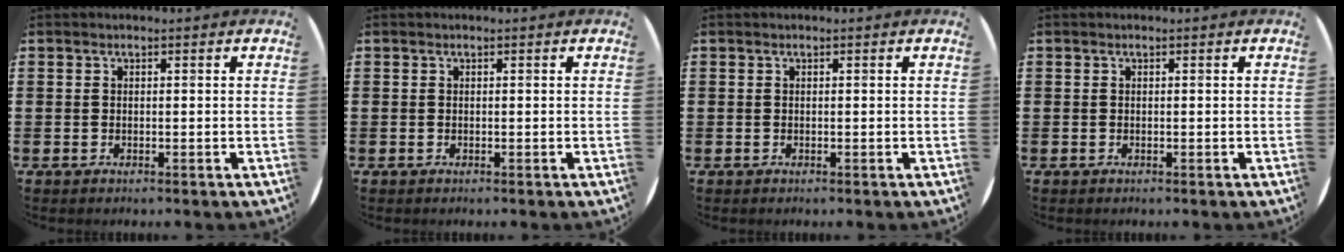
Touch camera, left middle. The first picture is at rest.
{"total": 0.0}
{"total": 0.0}
{"total": 0.0}